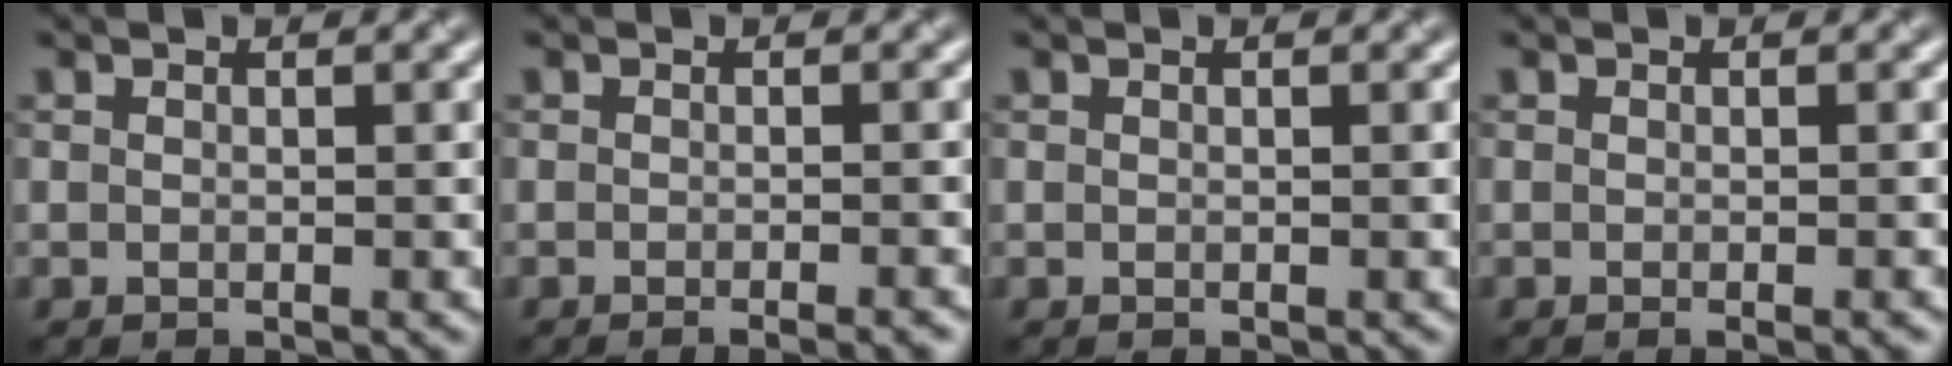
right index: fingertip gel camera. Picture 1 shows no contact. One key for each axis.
{"total": 2.0, "fx": -1.3, "fy": 0.4, "fz": 1.4, "tx": -0.009, "ty": -0.003, "tz": -0.020}
{"total": 0.0}
{"total": 1.2, "fx": -0.6, "fy": 0.1, "fz": 1.0, "tx": -0.010, "ty": -0.004, "tz": -0.009}